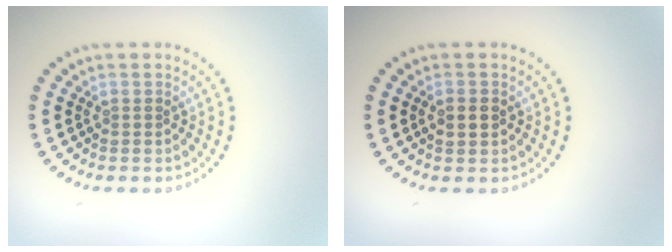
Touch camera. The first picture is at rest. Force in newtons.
{"total": 2.0, "press": 2.0, "slide": 0.2}